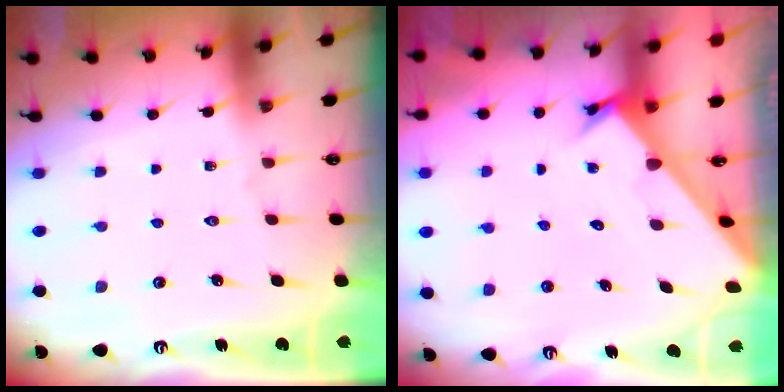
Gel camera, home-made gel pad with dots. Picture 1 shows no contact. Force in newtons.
{"total": 2.1, "press": 2.1, "slide": 0.2}